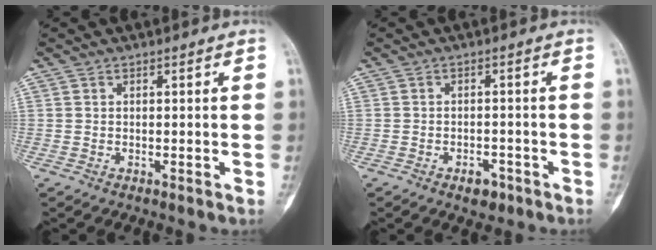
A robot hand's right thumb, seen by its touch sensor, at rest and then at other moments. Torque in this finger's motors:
{"motor_torque": [0.77, 0.01, 0.34, -0.13, 0.02]}